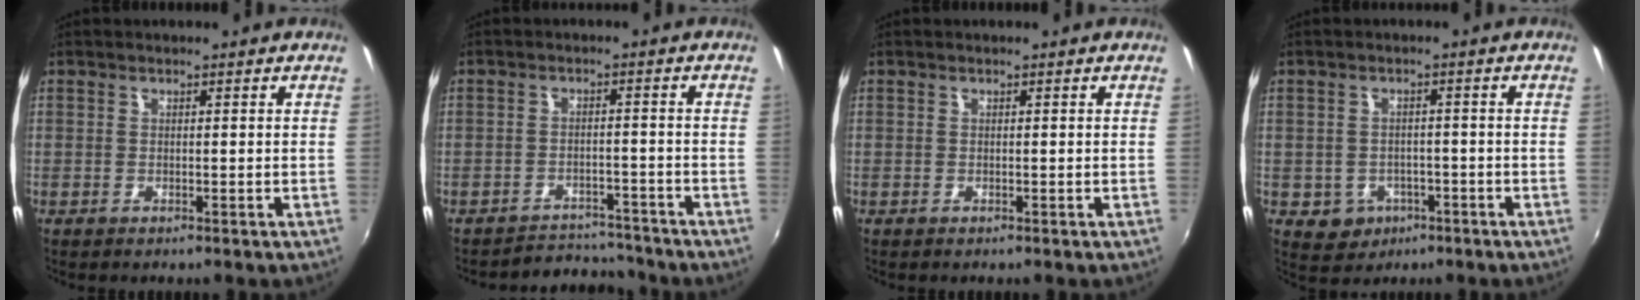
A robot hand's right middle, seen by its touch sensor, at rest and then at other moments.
{"total": 7.0, "force": [-6.8, 1.9, 0.0], "torque": [-0.013, 0.010, -0.098]}
{"total": 0.0}
{"total": 5.7, "force": [-2.3, 4.9, 1.5], "torque": [-0.044, 0.002, -0.022]}